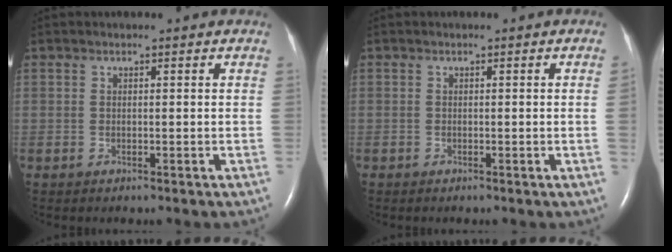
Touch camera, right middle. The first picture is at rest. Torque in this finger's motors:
{"motor_torque": [0.36, -0.36, -1.06, -0.21]}